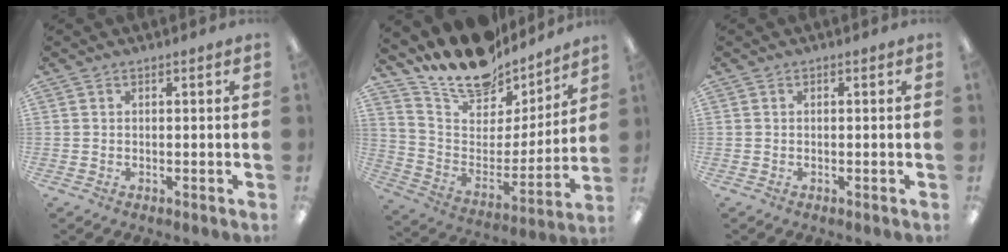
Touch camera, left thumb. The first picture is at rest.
{"total": 16.4, "force": [14.3, 6.7, 4.5], "torque": [-0.096, -0.120, 0.254]}
{"total": 0.0}